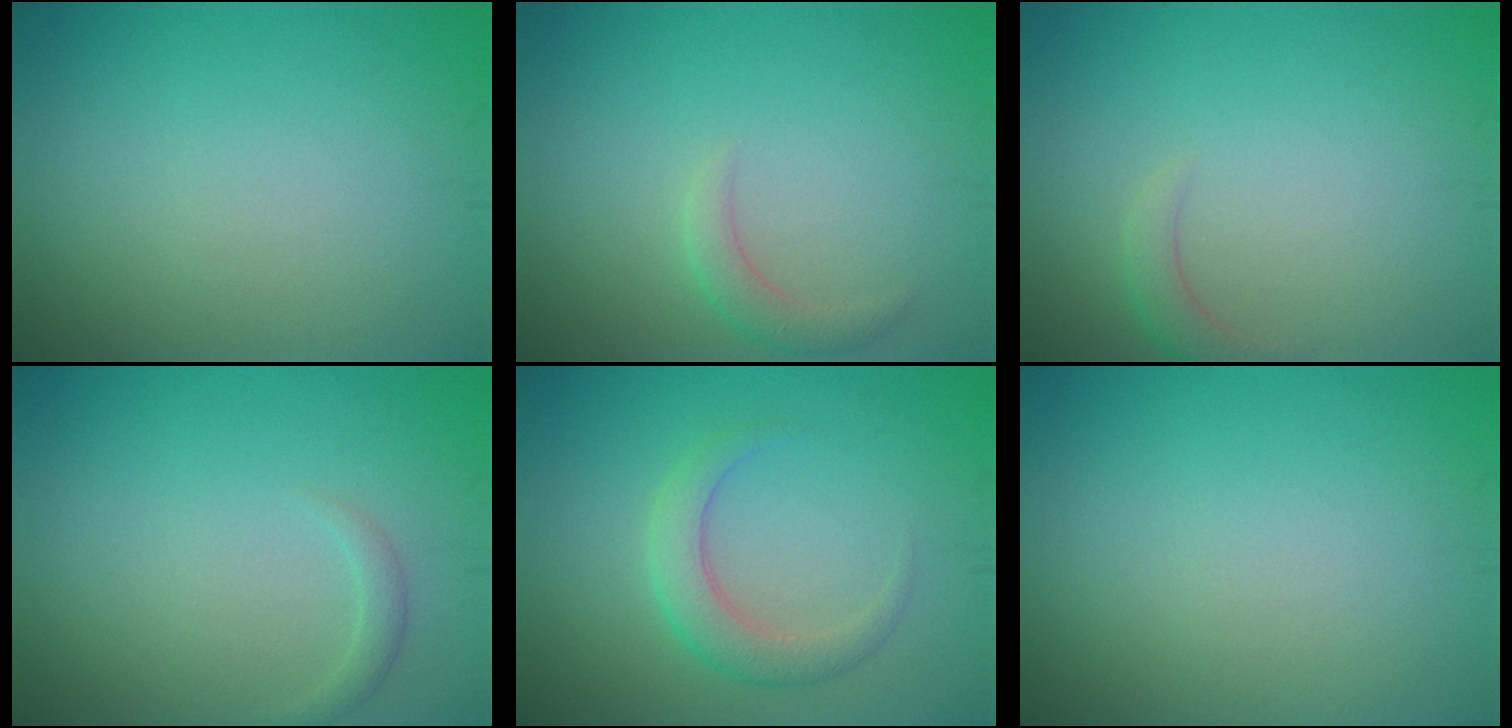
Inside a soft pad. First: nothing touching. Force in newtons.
{"total": 1.6, "press": 1.6, "slide": 0.1}
{"total": 1.6, "press": 1.6, "slide": 0.3}
{"total": 1.0, "press": 1.0, "slide": 0.0}
{"total": 2.8, "press": 2.8, "slide": 0.2}
{"total": 0.0}